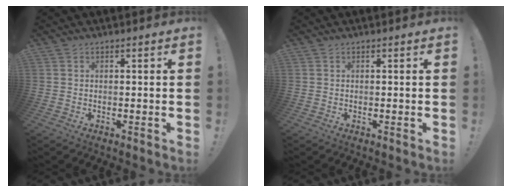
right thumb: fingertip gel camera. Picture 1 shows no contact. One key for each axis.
{"total": 0.0}